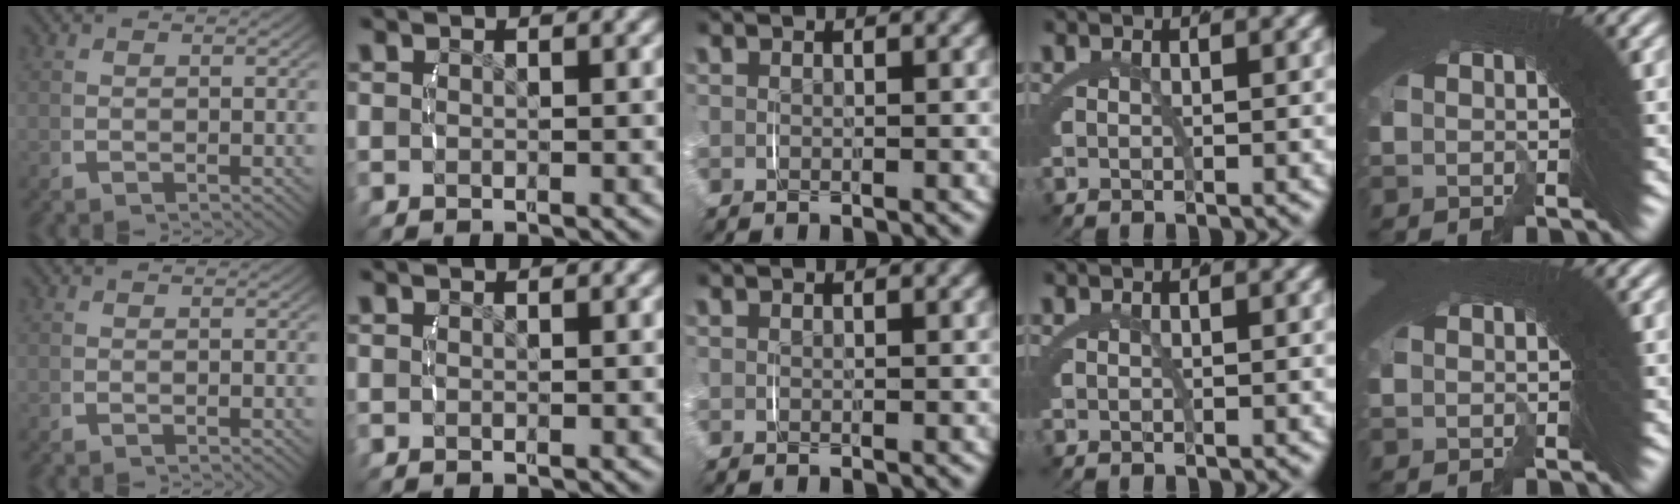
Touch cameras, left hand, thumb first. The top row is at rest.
{}